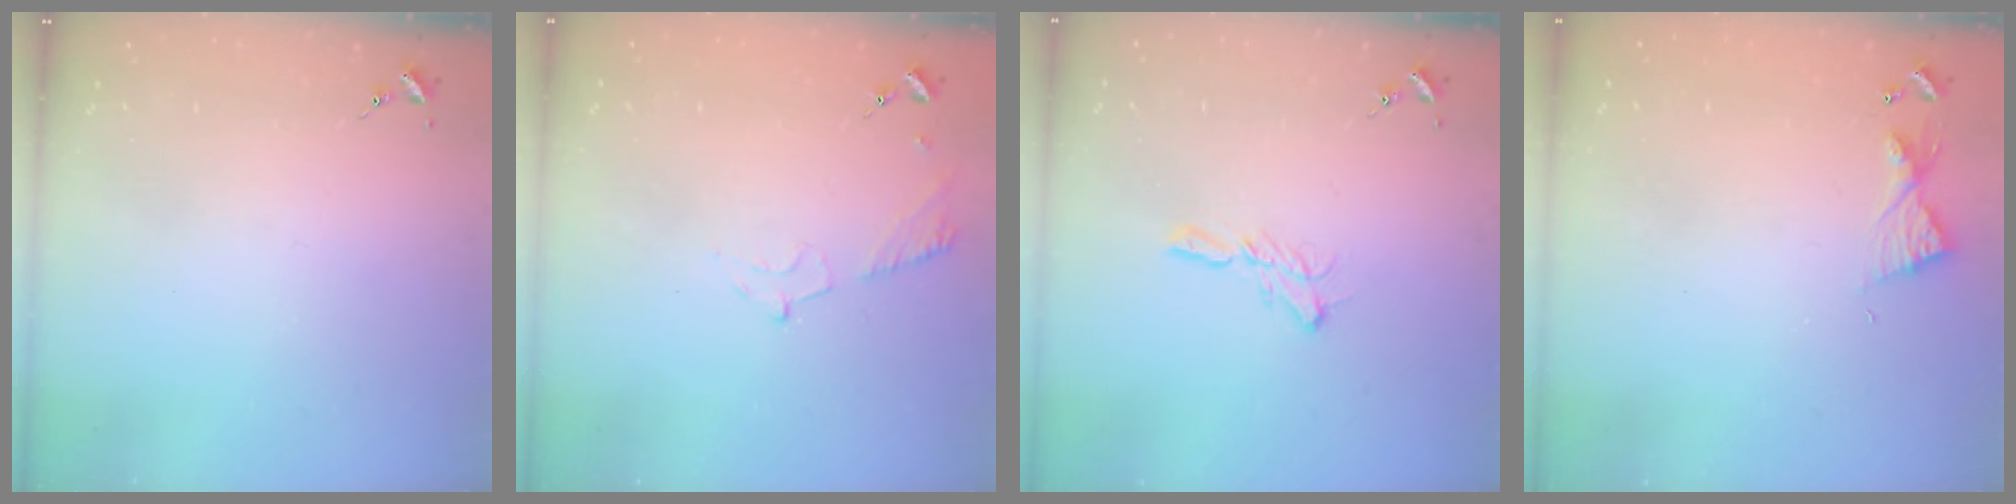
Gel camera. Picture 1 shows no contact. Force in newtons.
{"total": 5.4, "press": 5.4, "slide": 0.6}
{"total": 6.9, "press": 6.9, "slide": 0.1}
{"total": 6.7, "press": 6.6, "slide": 0.6}